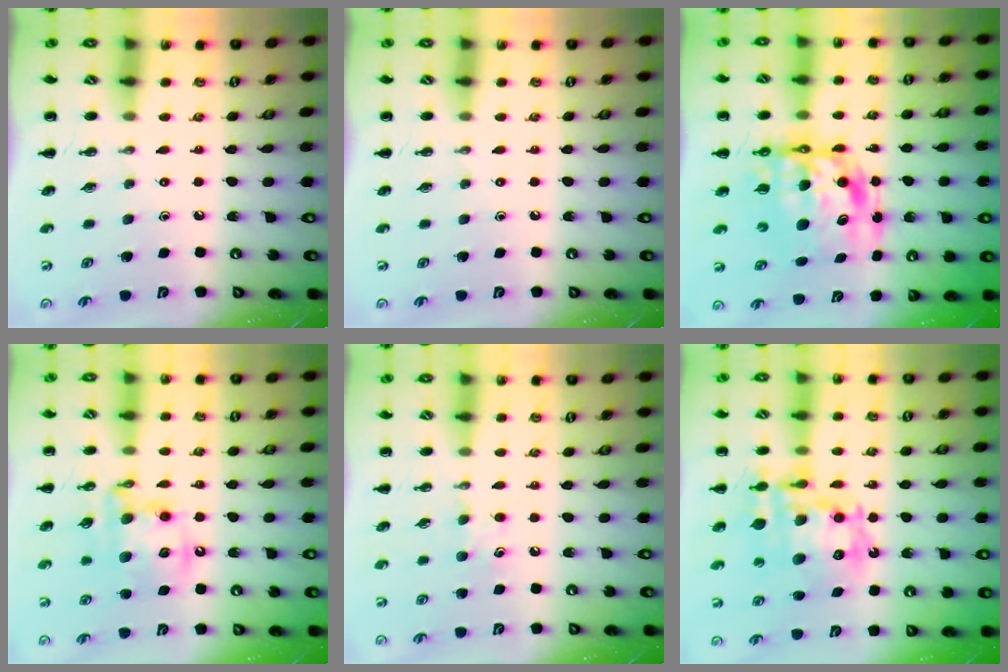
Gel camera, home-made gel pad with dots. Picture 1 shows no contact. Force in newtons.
{"total": 0.0}
{"total": 12.9, "press": 12.4, "slide": 3.5}
{"total": 13.0, "press": 12.6, "slide": 3.0}
{"total": 4.6, "press": 4.4, "slide": 1.5}
{"total": 19.0, "press": 18.5, "slide": 4.3}